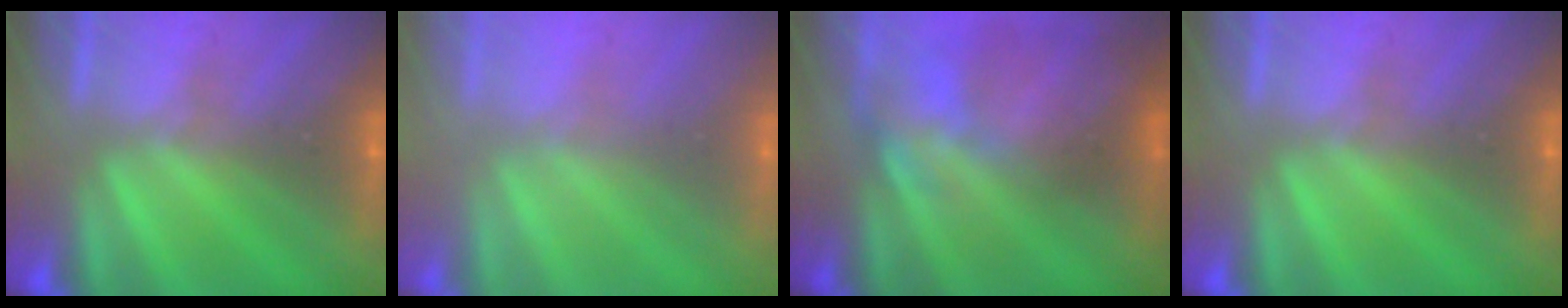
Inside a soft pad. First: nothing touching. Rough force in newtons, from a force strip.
{"total": 2.4}
{"total": 3.8}
{"total": 0.0}